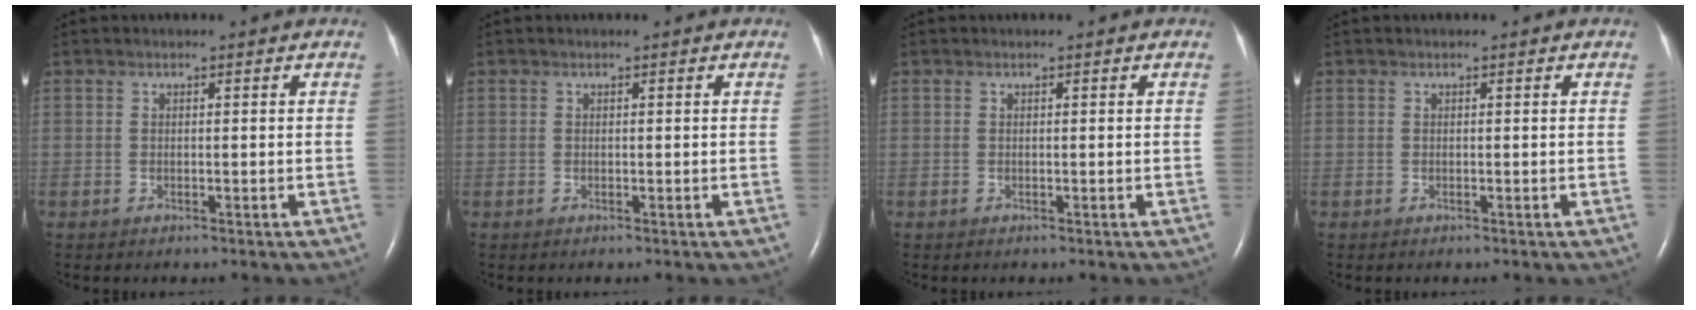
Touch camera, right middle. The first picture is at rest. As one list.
[{"total": 0.0}, {"total": 0.0}, {"total": 0.0}]